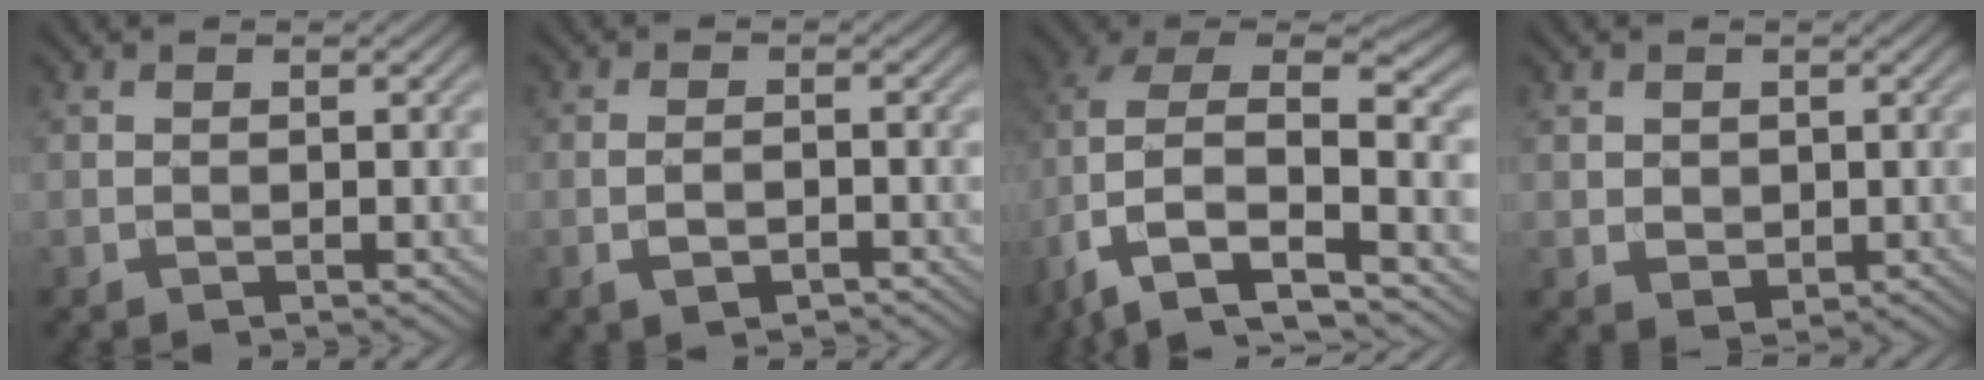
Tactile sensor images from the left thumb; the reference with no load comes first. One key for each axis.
{"total": 2.4, "fx": -1.2, "fy": 0.8, "fz": 1.9, "tx": -0.040, "ty": -0.001, "tz": -0.023}
{"total": 14.0, "fx": -2.8, "fy": 7.5, "fz": 11.5, "tx": -0.255, "ty": -0.016, "tz": -0.048}
{"total": 1.8, "fx": 0.4, "fy": 1.6, "fz": 0.7, "tx": -0.021, "ty": -0.007, "tz": 0.013}